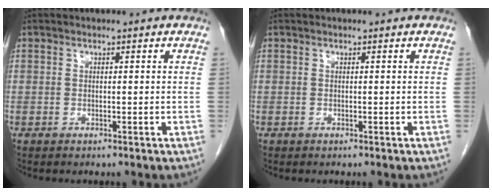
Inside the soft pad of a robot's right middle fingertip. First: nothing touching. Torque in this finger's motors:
{"motor_torque": [0.19, -0.01, 0.01, 0.00]}